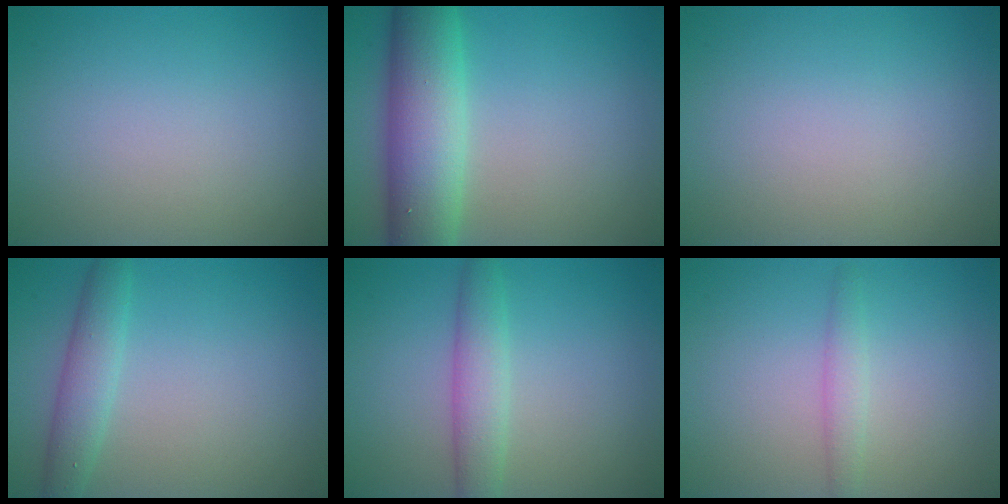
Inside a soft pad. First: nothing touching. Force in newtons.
{"total": 8.3, "press": 8.3, "slide": 0.2}
{"total": 0.0}
{"total": 2.9, "press": 2.9, "slide": 0.2}
{"total": 3.2, "press": 3.1, "slide": 0.3}
{"total": 1.5, "press": 1.5, "slide": 0.1}